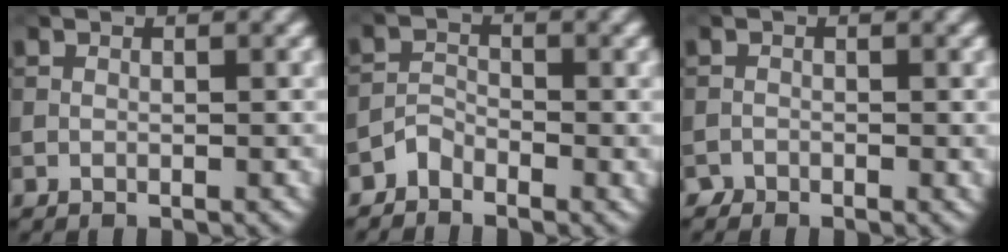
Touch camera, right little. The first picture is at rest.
{"total": 1.6, "force": [-1.5, 0.3, -0.5], "torque": [0.016, 0.012, -0.037]}
{"total": 1.1, "force": [-0.7, 0.1, -0.8], "torque": [0.020, 0.007, -0.019]}